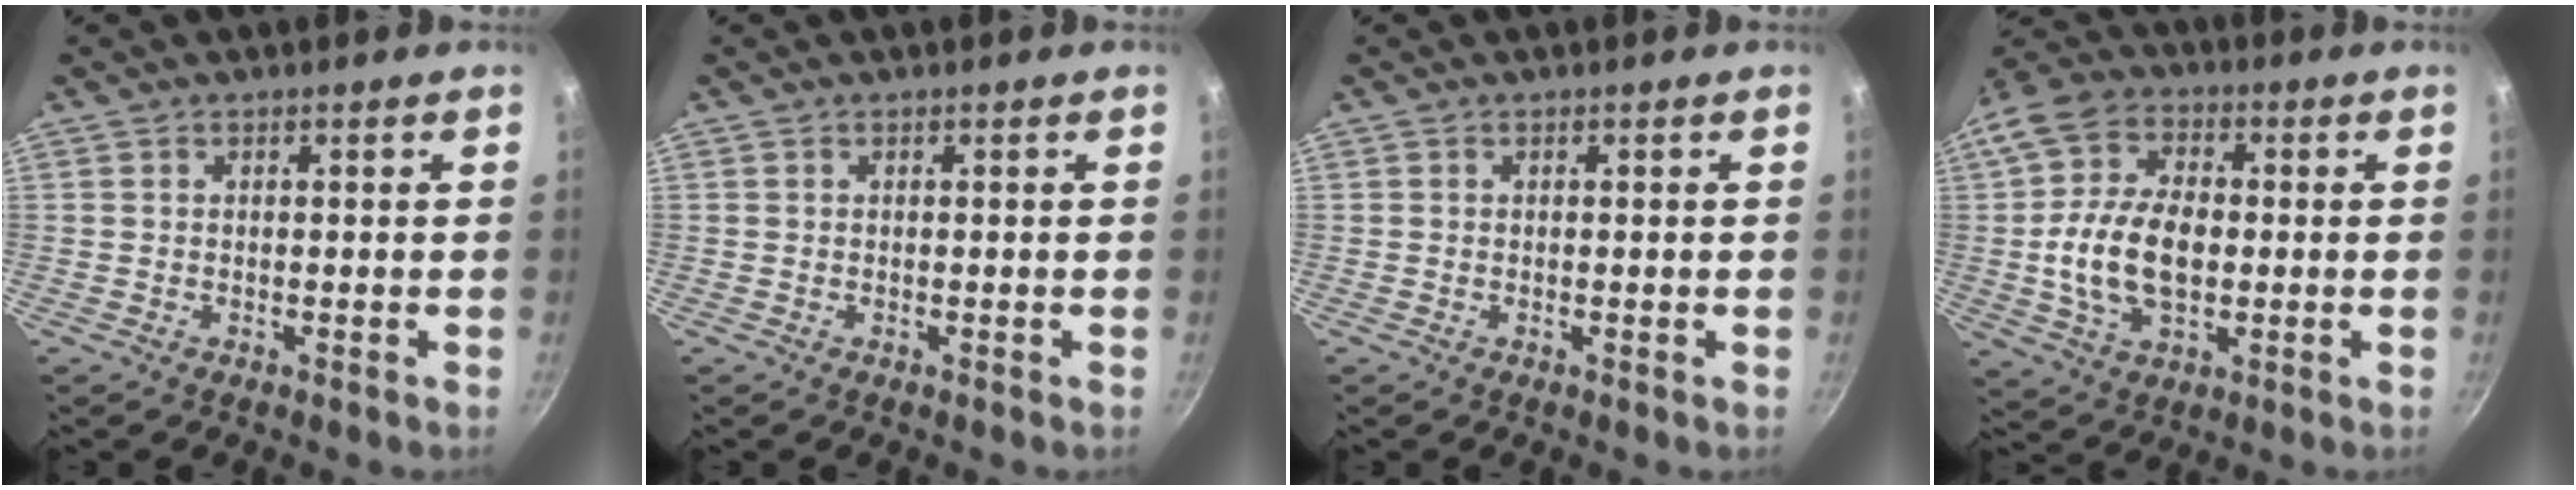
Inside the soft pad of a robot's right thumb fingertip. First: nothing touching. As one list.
[{"total": 0.0}, {"total": 0.0}, {"total": 16.4, "force": [-0.4, 10.9, 12.2], "torque": [-0.221, 0.018, -0.014]}]